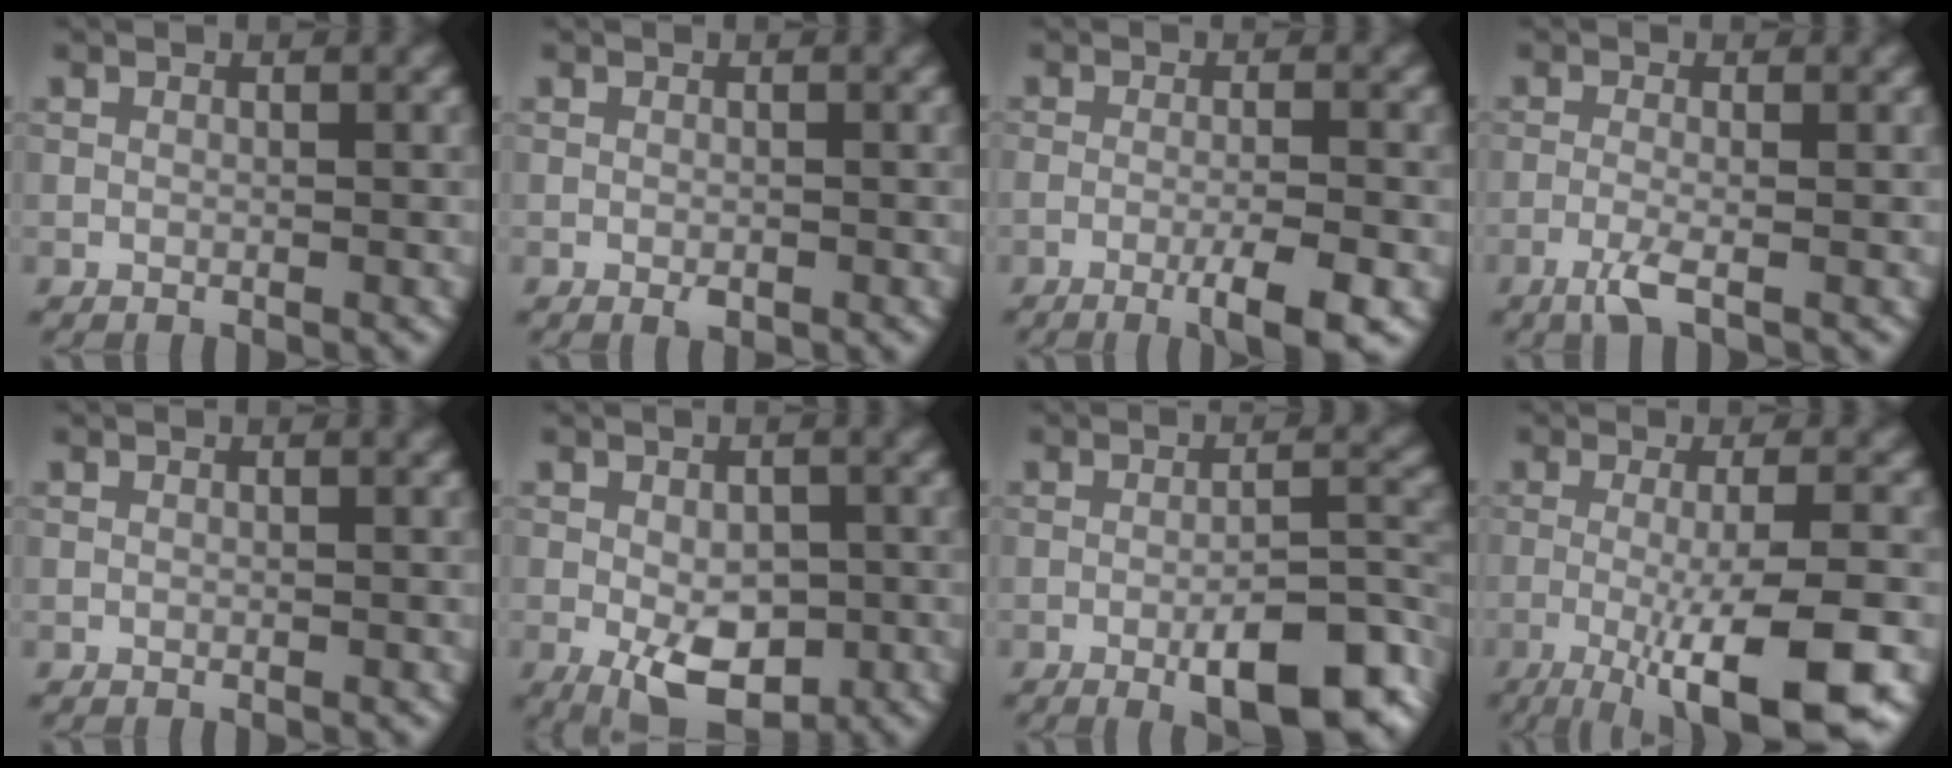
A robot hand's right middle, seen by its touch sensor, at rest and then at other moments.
{"total": 0.8, "force": [-0.4, 0.3, 0.6], "torque": [-0.009, -0.001, -0.005]}
{"total": 4.5, "force": [-2.2, 0.8, 3.9], "torque": [-0.061, -0.001, -0.039]}
{"total": 2.4, "force": [-1.2, 0.5, 2.0], "torque": [-0.039, 0.001, -0.034]}
{"total": 0.0}
{"total": 5.9, "force": [-1.9, 3.2, 4.6], "torque": [-0.079, -0.012, -0.029]}
{"total": 8.6, "force": [-4.2, 2.3, 7.1], "torque": [-0.106, 0.002, -0.060]}
{"total": 10.3, "force": [-3.9, 2.1, 9.3], "torque": [-0.127, -0.006, -0.063]}